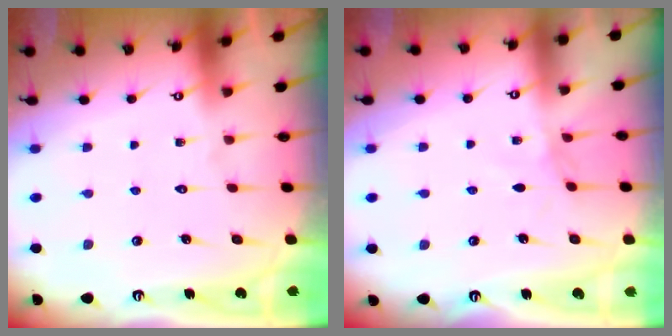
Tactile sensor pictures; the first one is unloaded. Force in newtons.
{"total": 2.7, "press": 2.7, "slide": 0.4}